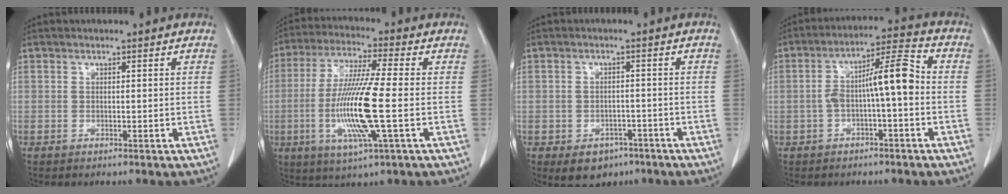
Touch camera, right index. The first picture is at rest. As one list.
[{"total": 13.7, "force": [-2.4, 0.3, 13.5], "torque": [-0.276, -0.015, -0.053]}, {"total": 5.2, "force": [-3.0, 3.8, 1.9], "torque": [-0.024, 0.004, -0.034]}, {"total": 8.6, "force": [-0.9, 1.4, 8.5], "torque": [-0.145, 0.033, -0.019]}]